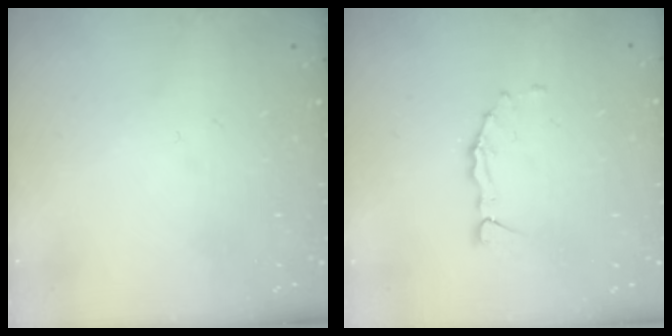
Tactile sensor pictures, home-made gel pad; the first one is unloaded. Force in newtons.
{"total": 1.6, "press": 1.5, "slide": 0.3}